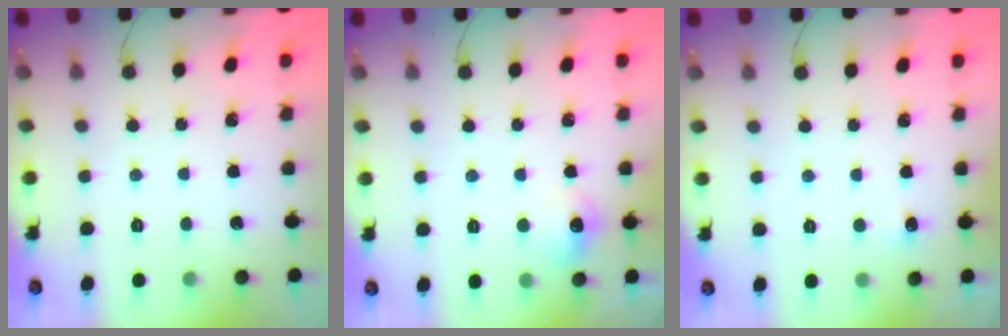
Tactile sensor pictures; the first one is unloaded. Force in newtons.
{"total": 6.8, "press": 6.8, "slide": 1.0}
{"total": 3.3, "press": 3.1, "slide": 0.9}